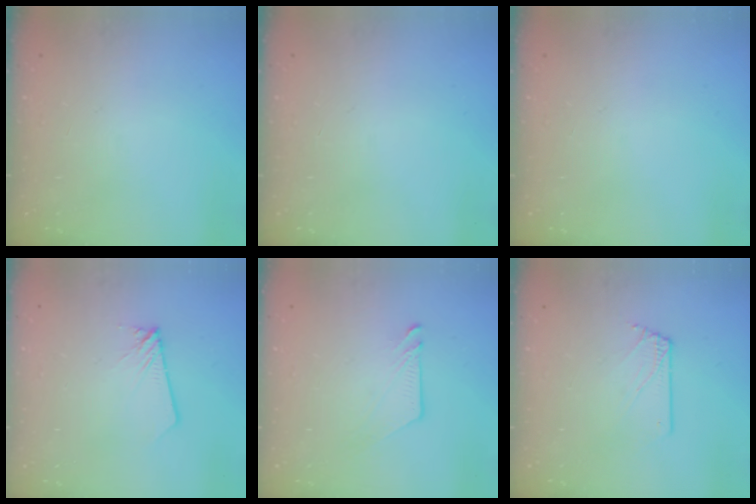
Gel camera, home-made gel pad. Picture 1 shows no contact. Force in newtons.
{"total": 0.0}
{"total": 0.0}
{"total": 1.7, "press": 1.7, "slide": 0.2}
{"total": 4.8, "press": 4.7, "slide": 0.6}
{"total": 1.7, "press": 1.7, "slide": 0.2}